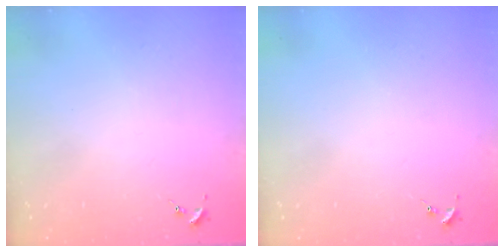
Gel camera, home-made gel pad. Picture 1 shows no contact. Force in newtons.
{"total": 0.0}